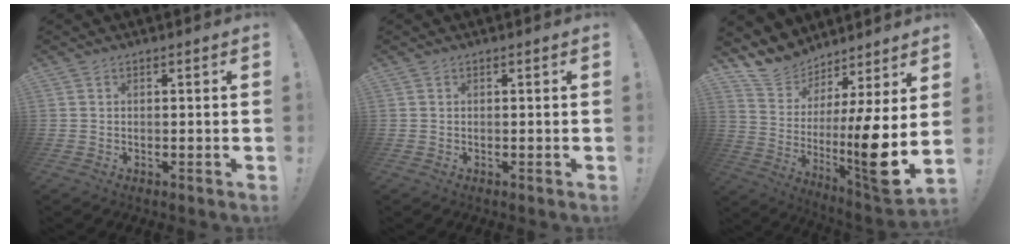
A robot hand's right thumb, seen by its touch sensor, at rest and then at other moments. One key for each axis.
{"total": 0.0}
{"total": 11.4, "fx": 3.7, "fy": 2.3, "fz": 10.5, "tx": -0.178, "ty": -0.071, "tz": 0.071}